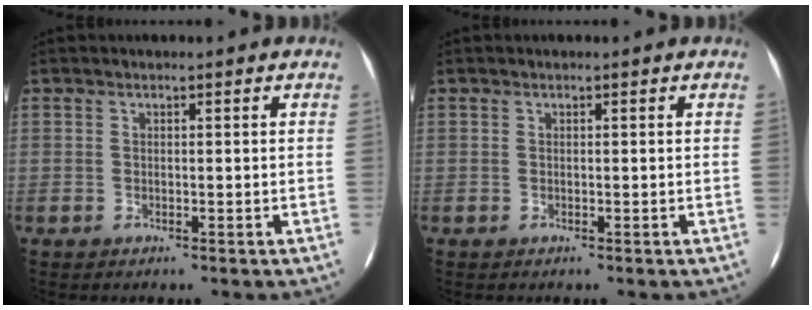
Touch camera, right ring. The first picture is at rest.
{"total": 0.0}